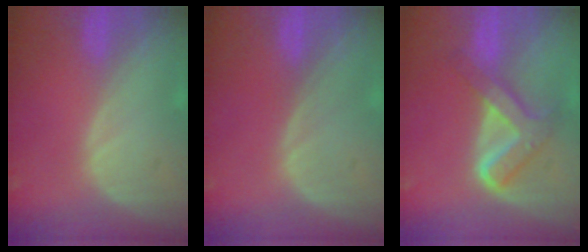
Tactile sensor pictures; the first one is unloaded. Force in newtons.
{"total": 0.0}
{"total": 6.9, "press": 6.8, "slide": 0.7}